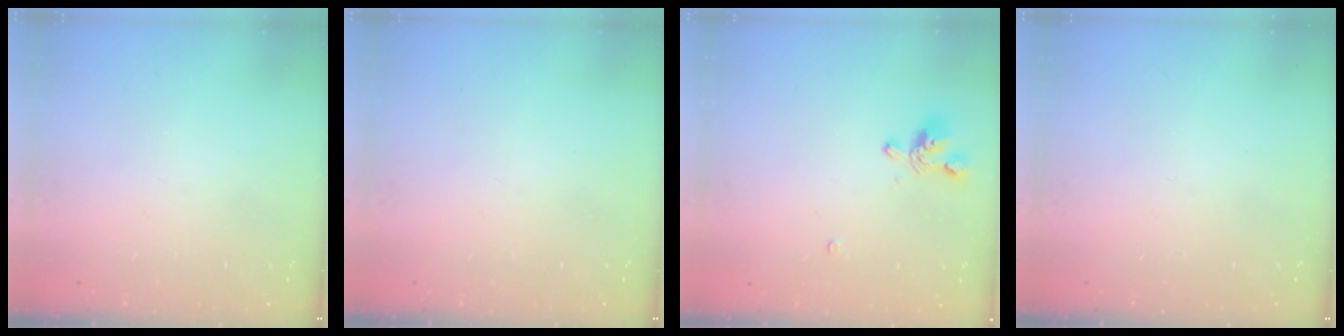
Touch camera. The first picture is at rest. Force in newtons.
{"total": 0.0}
{"total": 1.9, "press": 1.7, "slide": 1.0}
{"total": 0.0}